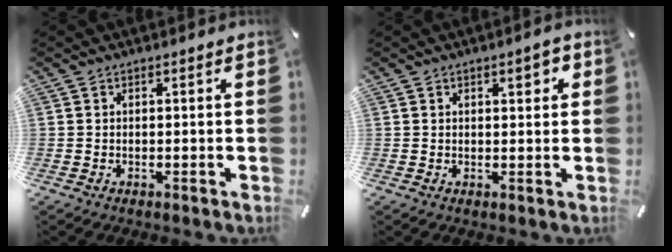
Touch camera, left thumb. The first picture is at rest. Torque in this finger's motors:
{"motor_torque": [0.32, 0.34, 0.11, -0.18, 0.00]}